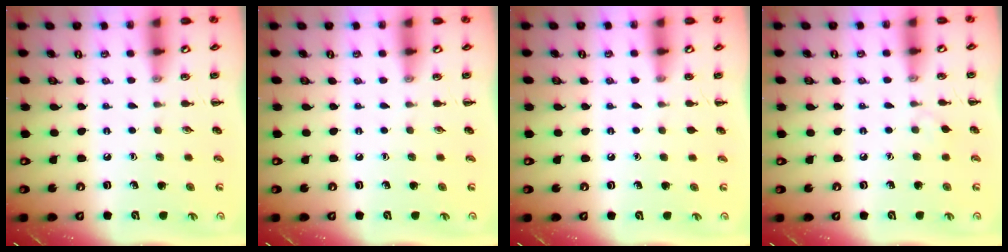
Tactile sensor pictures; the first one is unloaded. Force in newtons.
{"total": 0.0}
{"total": 0.0}
{"total": 2.9, "press": 2.7, "slide": 1.2}